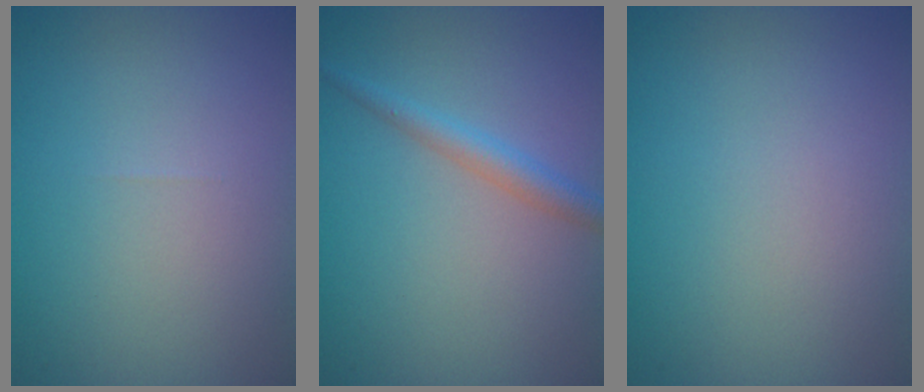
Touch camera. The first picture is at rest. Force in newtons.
{"total": 2.1, "press": 2.1, "slide": 0.1}
{"total": 0.0}